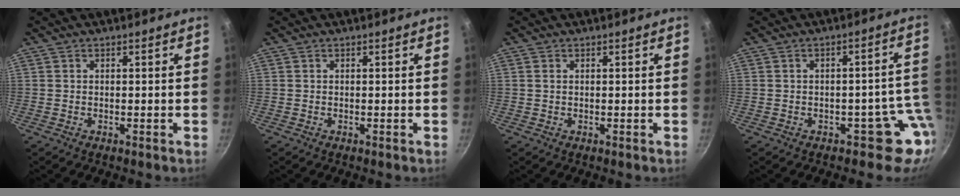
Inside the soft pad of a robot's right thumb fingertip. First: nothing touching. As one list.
[{"total": 0.0}, {"total": 0.8, "force": [0.2, 0.5, 0.5], "torque": [-0.009, 0.001, 0.004]}, {"total": 7.6, "force": [-2.7, 5.7, 4.1], "torque": [0.045, 0.040, -0.026]}]